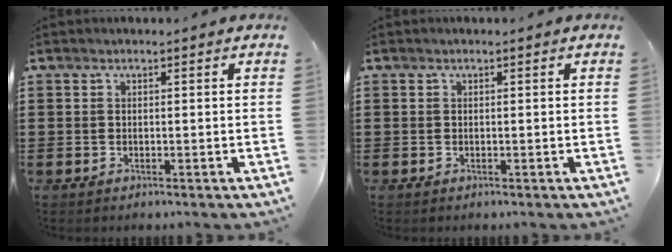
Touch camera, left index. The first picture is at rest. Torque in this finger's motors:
{"motor_torque": [-0.08, 0.08, 0.00, 0.00]}